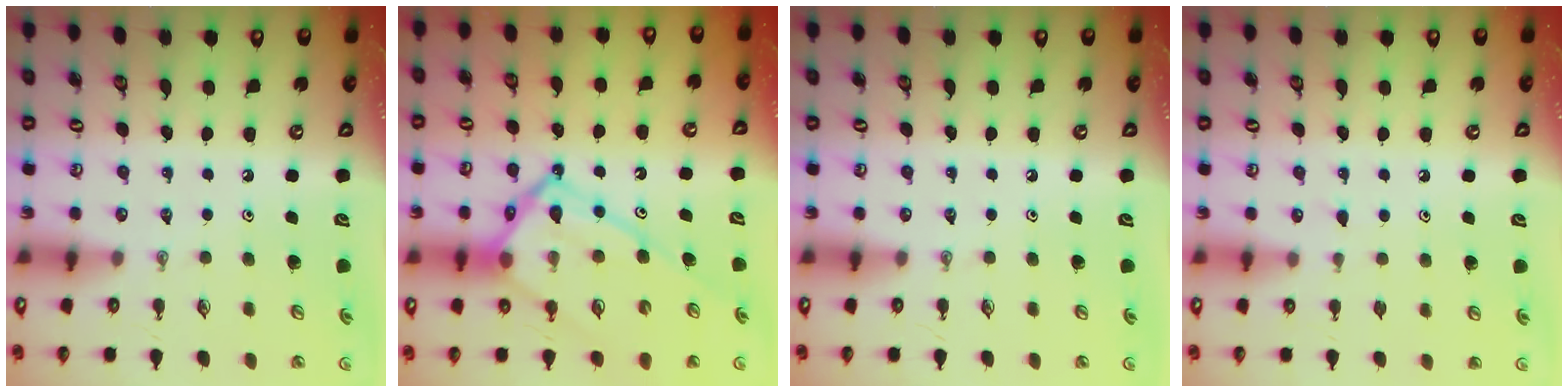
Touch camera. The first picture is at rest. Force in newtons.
{"total": 18.9, "press": 18.8, "slide": 2.2}
{"total": 0.0}
{"total": 6.2, "press": 6.1, "slide": 0.5}